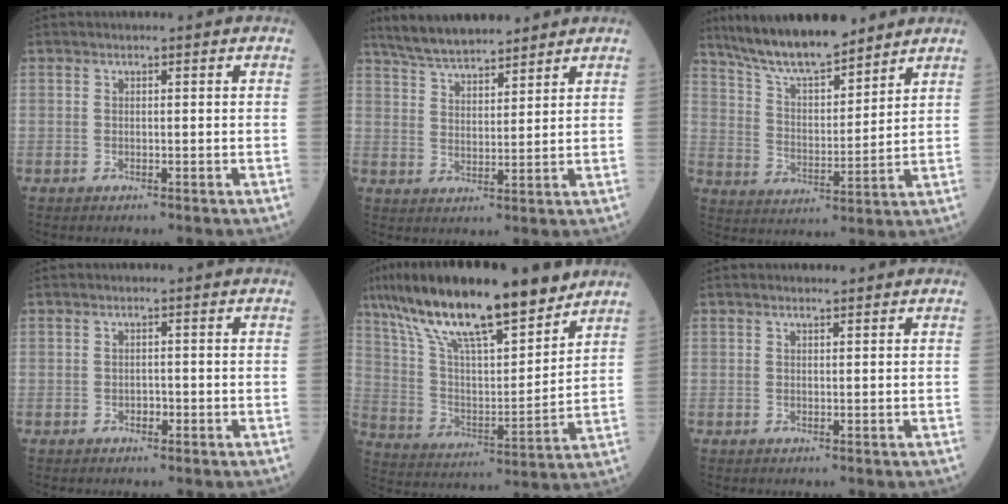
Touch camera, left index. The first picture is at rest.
{"total": 9.7, "force": [8.5, 1.9, 4.1], "torque": [-0.072, 0.023, 0.155]}
{"total": 13.7, "force": [11.8, 2.7, 6.5], "torque": [-0.112, 0.008, 0.210]}
{"total": 0.9, "force": [-0.5, 0.6, 0.5], "torque": [-0.004, 0.003, -0.009]}
{"total": 21.4, "force": [15.7, 4.2, 14.0], "torque": [-0.250, 0.021, 0.276]}
{"total": 0.8, "force": [0.7, 0.1, 0.3], "torque": [-0.010, 0.004, 0.012]}